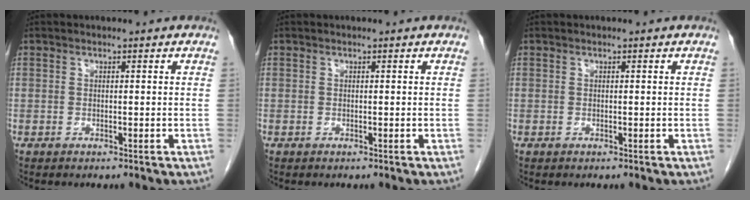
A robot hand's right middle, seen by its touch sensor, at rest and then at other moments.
{"total": 0.0}
{"total": 0.0}